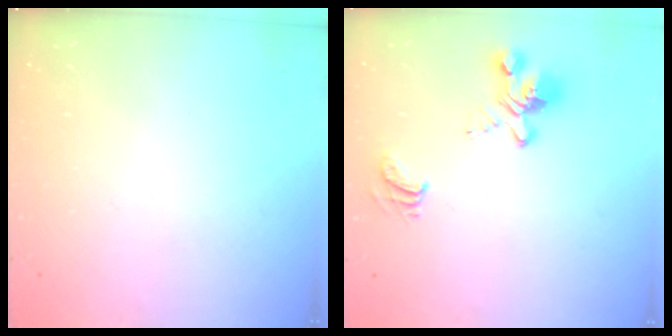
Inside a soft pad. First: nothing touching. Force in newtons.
{"total": 6.2, "press": 6.0, "slide": 1.6}